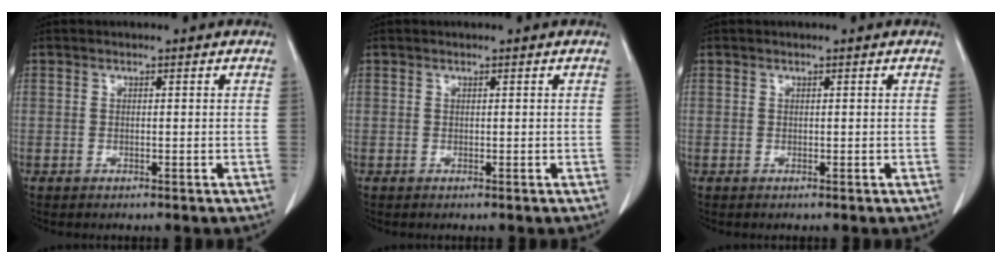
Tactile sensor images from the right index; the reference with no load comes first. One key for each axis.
{"total": 0.0}
{"total": 0.0}